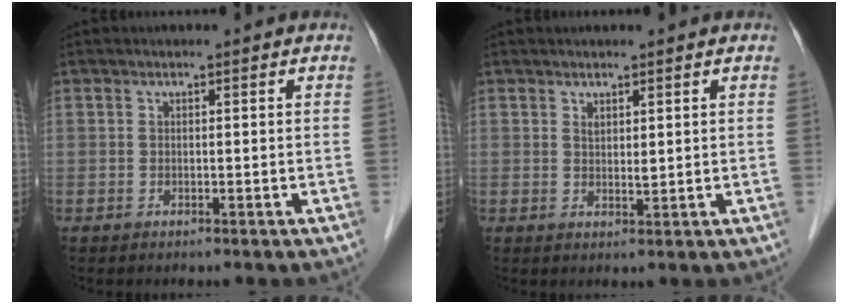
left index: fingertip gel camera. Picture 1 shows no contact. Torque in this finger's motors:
{"motor_torque": [0.12, 0.05, 0.02, 0.00]}